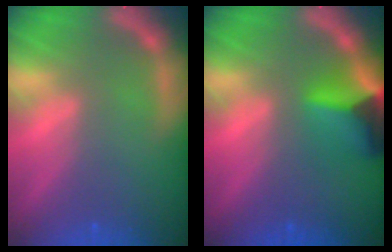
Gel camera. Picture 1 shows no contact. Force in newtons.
{"total": 6.4}